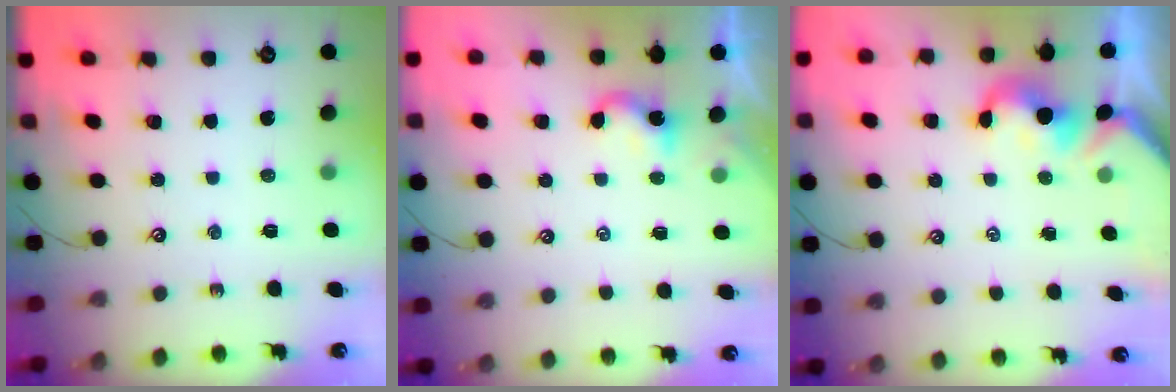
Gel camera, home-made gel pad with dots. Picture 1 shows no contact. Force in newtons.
{"total": 2.8, "press": 2.7, "slide": 0.3}
{"total": 0.0}